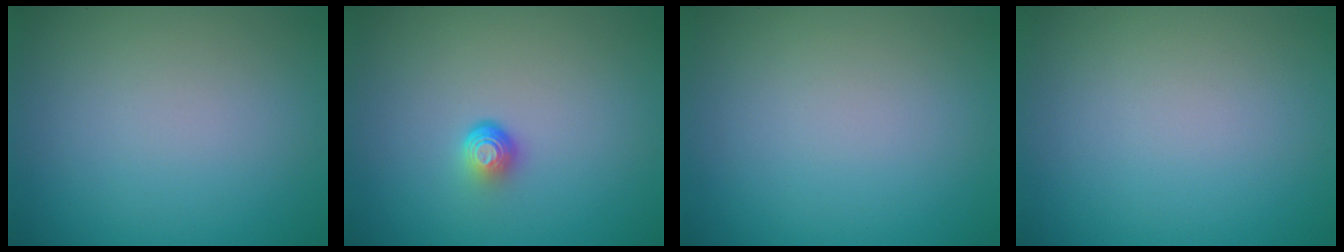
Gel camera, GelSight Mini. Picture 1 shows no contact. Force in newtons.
{"total": 1.9, "press": 1.1, "slide": 1.5}
{"total": 0.0}
{"total": 0.0}